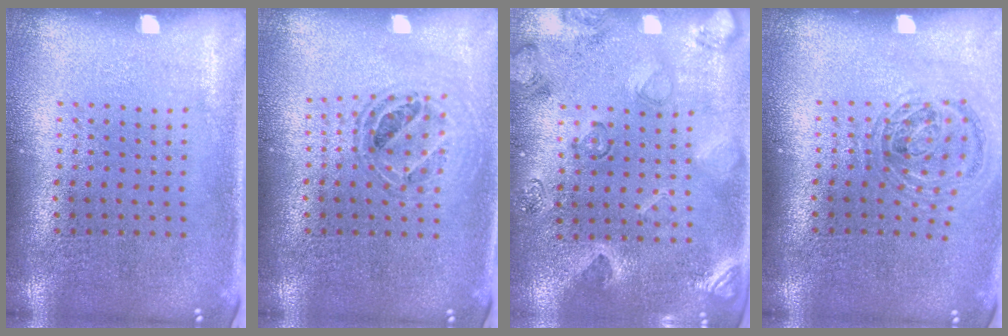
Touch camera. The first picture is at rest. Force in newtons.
{"total": 0.9, "press": 0.9, "slide": 0.1}
{"total": 2.3, "press": 1.9, "slide": 1.3}
{"total": 1.1, "press": 1.0, "slide": 0.3}